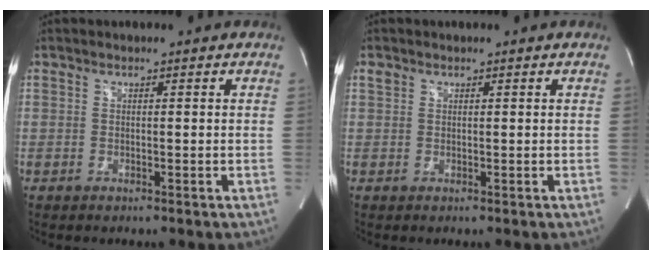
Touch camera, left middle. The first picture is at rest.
{"total": 0.9, "force": [0.6, 0.7, 0.2], "torque": [-0.002, 0.010, 0.010]}